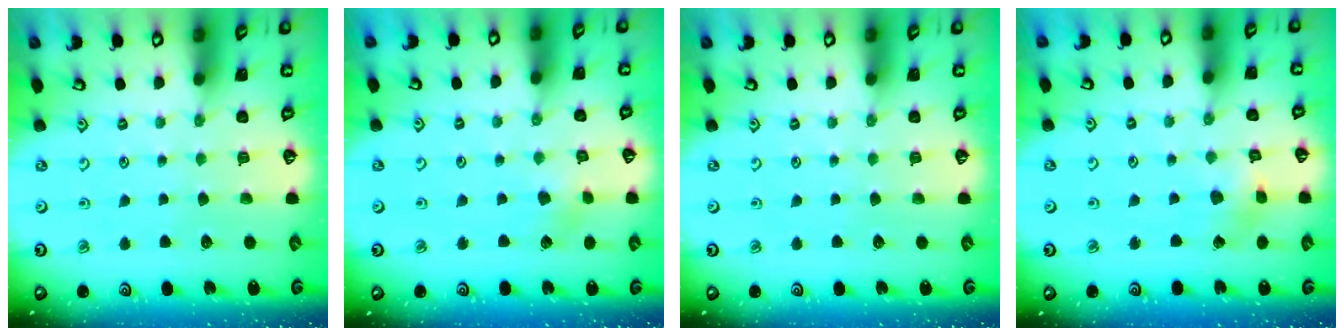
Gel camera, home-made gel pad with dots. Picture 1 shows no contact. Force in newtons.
{"total": 3.2, "press": 3.1, "slide": 0.5}
{"total": 0.0}
{"total": 3.2, "press": 3.2, "slide": 0.3}